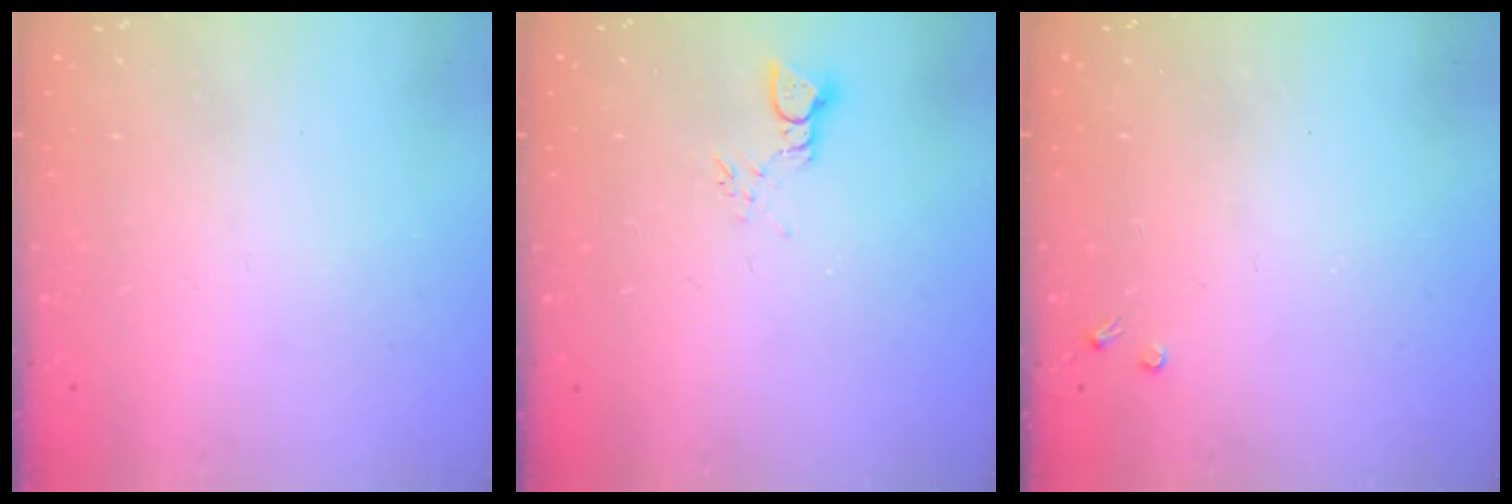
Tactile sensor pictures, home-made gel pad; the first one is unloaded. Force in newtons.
{"total": 2.2, "press": 2.2, "slide": 0.1}
{"total": 2.7, "press": 2.7, "slide": 0.4}